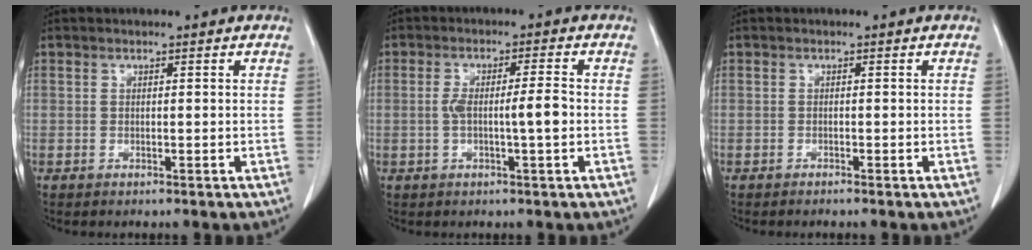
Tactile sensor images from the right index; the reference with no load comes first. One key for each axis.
{"total": 4.9, "fx": -0.7, "fy": 0.1, "fz": 4.8, "tx": -0.090, "ty": 0.007, "tz": -0.008}
{"total": 0.5, "fx": -0.5, "fy": -0.1, "fz": 0.2, "tx": -0.007, "ty": 0.000, "tz": -0.009}